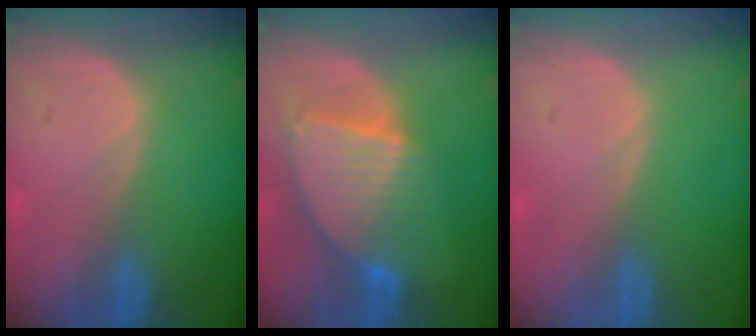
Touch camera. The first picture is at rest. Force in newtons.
{"total": 8.6, "press": 7.4, "slide": 4.3}
{"total": 0.0}